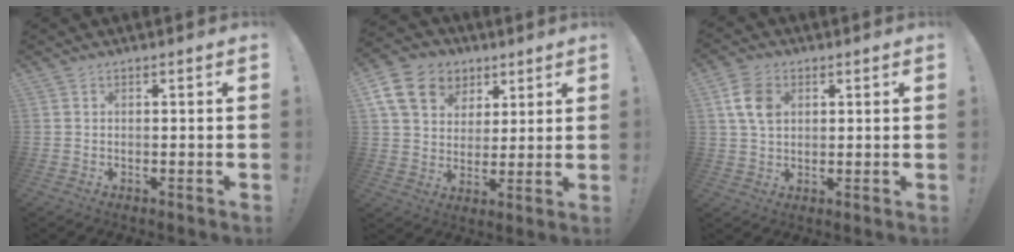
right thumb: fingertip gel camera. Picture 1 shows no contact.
{"total": 15.0, "force": [6.7, 11.5, 6.9], "torque": [-0.096, -0.033, 0.134]}
{"total": 8.9, "force": [2.7, 6.4, 5.6], "torque": [-0.094, 0.006, 0.054]}